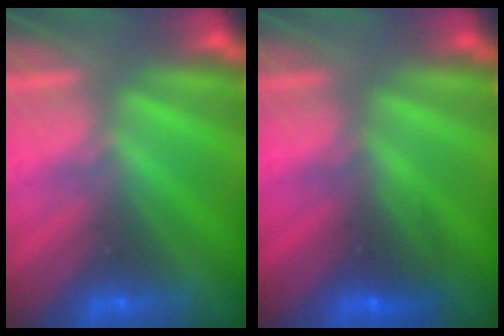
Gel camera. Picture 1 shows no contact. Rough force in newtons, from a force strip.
{"total": 2.5}